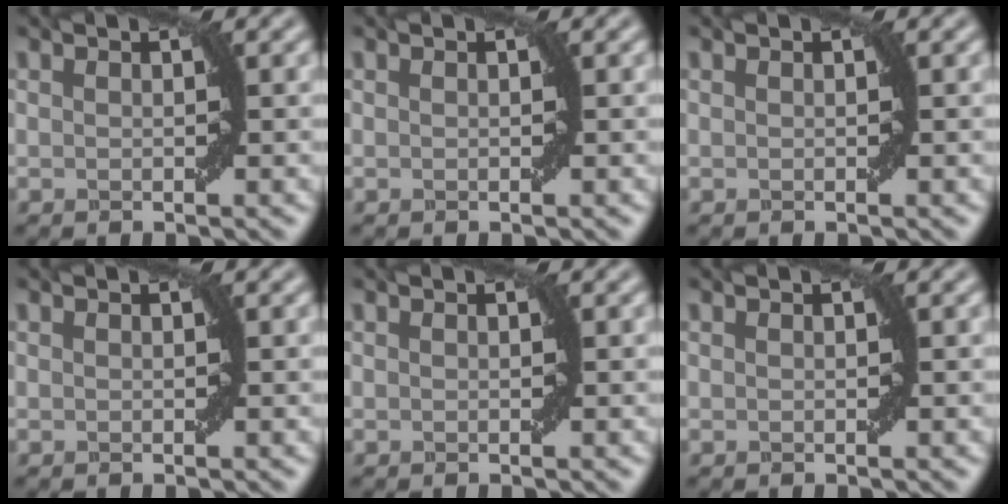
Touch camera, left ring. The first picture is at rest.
{"total": 0.0}
{"total": 0.0}
{"total": 0.0}
{"total": 0.0}
{"total": 0.0}